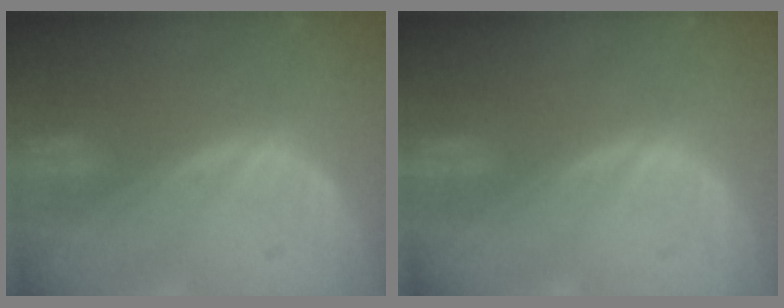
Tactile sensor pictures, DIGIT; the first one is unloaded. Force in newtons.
{"total": 0.0}